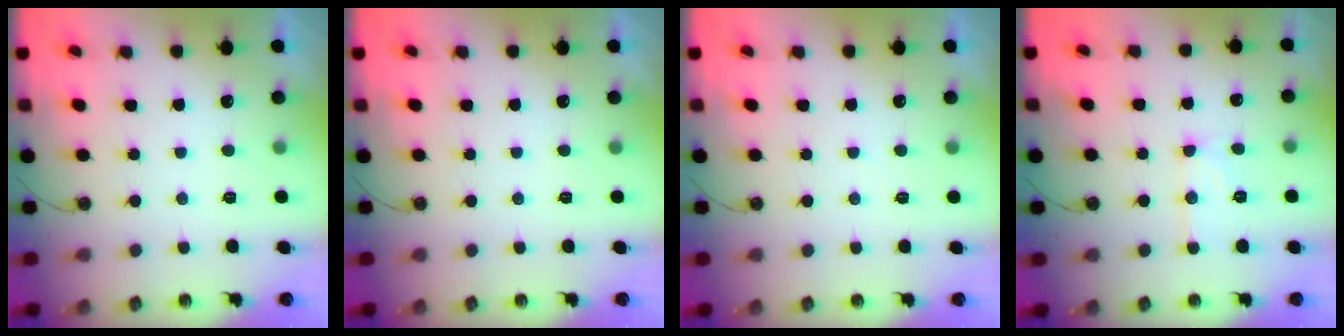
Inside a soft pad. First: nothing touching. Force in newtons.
{"total": 0.0}
{"total": 2.8, "press": 2.8, "slide": 0.5}
{"total": 9.5, "press": 9.5, "slide": 0.9}